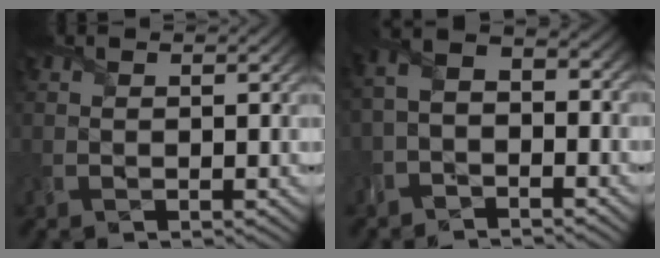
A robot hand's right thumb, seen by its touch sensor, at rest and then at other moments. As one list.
[{"total": 4.2, "force": [-2.6, 2.2, 2.5], "torque": [-0.060, 0.003, -0.066]}]